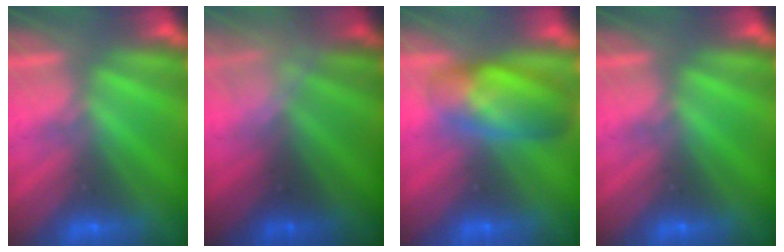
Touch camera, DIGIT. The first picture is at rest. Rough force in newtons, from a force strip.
{"total": 2.3}
{"total": 9.8}
{"total": 0.0}